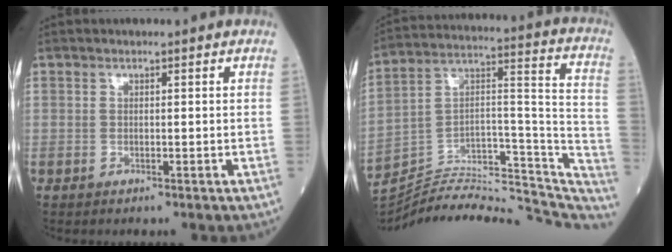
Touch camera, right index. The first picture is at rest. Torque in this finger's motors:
{"motor_torque": [-0.33, -1.01, 0.18, 0.03]}